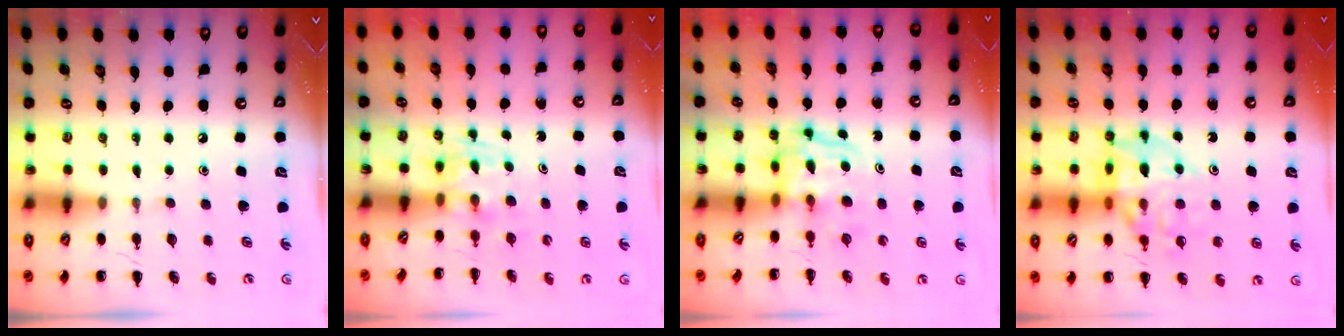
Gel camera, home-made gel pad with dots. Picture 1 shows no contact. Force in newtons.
{"total": 2.4, "press": 2.2, "slide": 1.1}
{"total": 3.5, "press": 3.5, "slide": 0.2}
{"total": 14.2, "press": 14.0, "slide": 2.6}